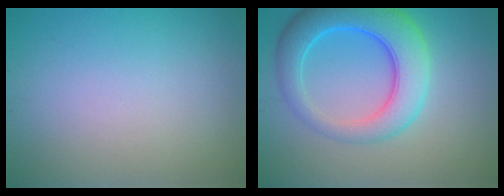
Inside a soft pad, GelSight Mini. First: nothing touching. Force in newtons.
{"total": 7.1, "press": 7.1, "slide": 0.2}